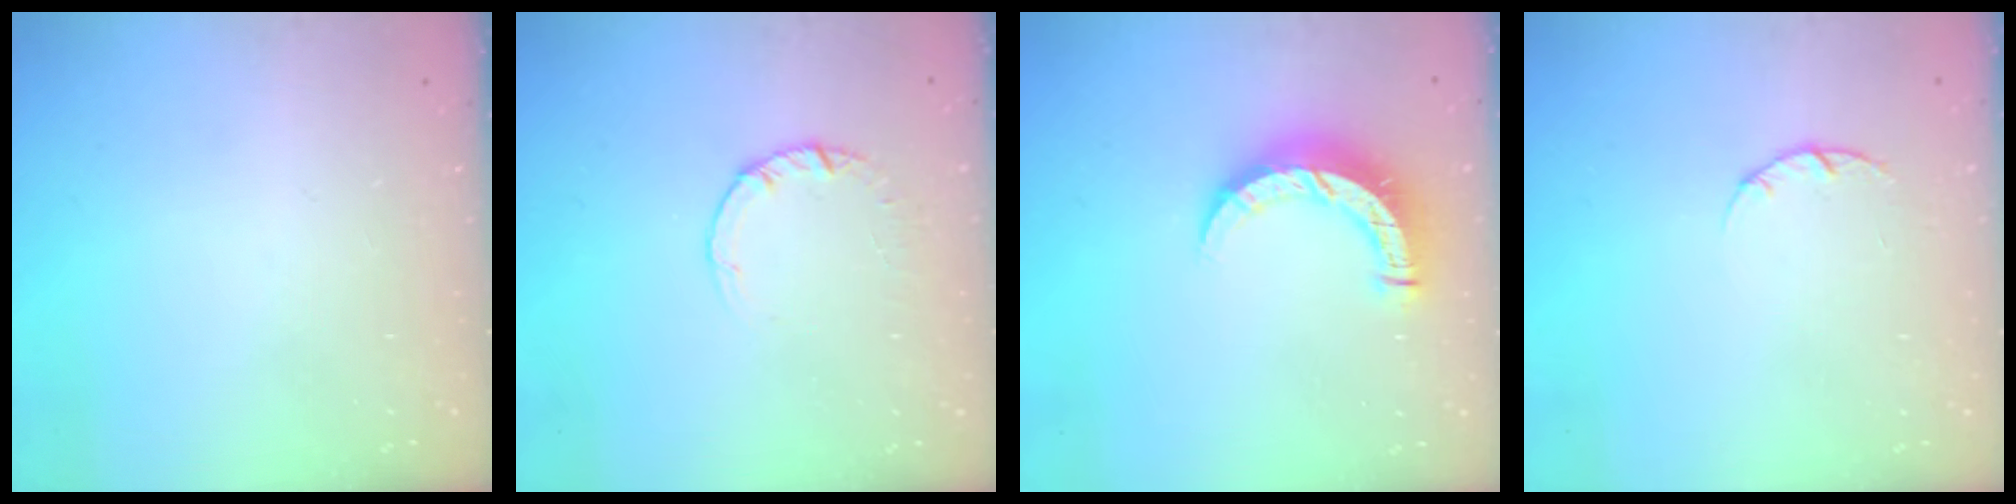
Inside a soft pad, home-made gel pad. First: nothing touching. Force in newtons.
{"total": 2.5, "press": 2.5, "slide": 0.2}
{"total": 8.9, "press": 8.9, "slide": 0.8}
{"total": 3.1, "press": 3.0, "slide": 0.4}